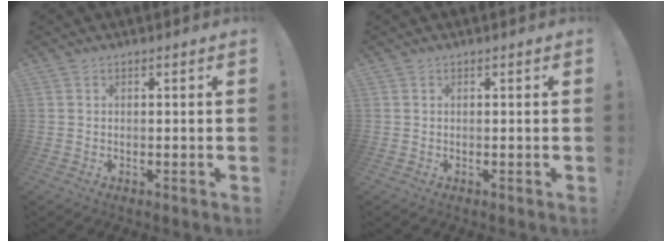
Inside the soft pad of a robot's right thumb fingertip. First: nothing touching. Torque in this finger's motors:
{"motor_torque": [0.00, 0.00, 0.06, -0.06, -0.04]}